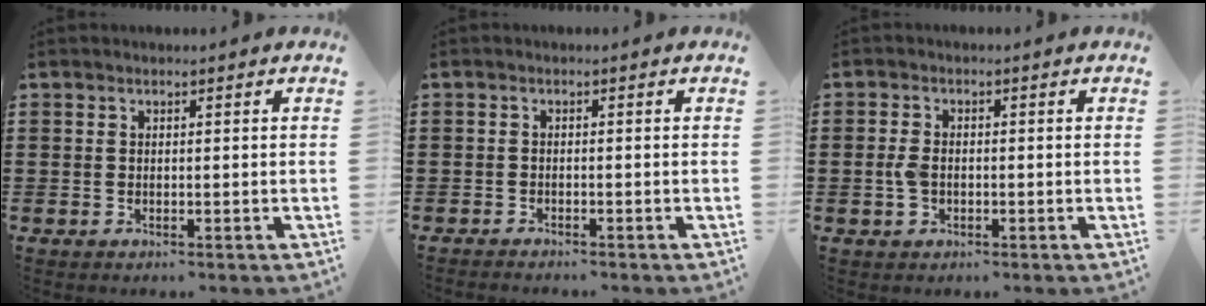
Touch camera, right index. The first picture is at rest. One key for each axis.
{"total": 1.0, "fx": -1.0, "fy": 0.1, "fz": -0.1, "tx": -0.001, "ty": 0.004, "tz": -0.022}
{"total": 2.8, "fx": -0.5, "fy": 1.8, "fz": 2.1, "tx": -0.057, "ty": -0.002, "tz": -0.013}